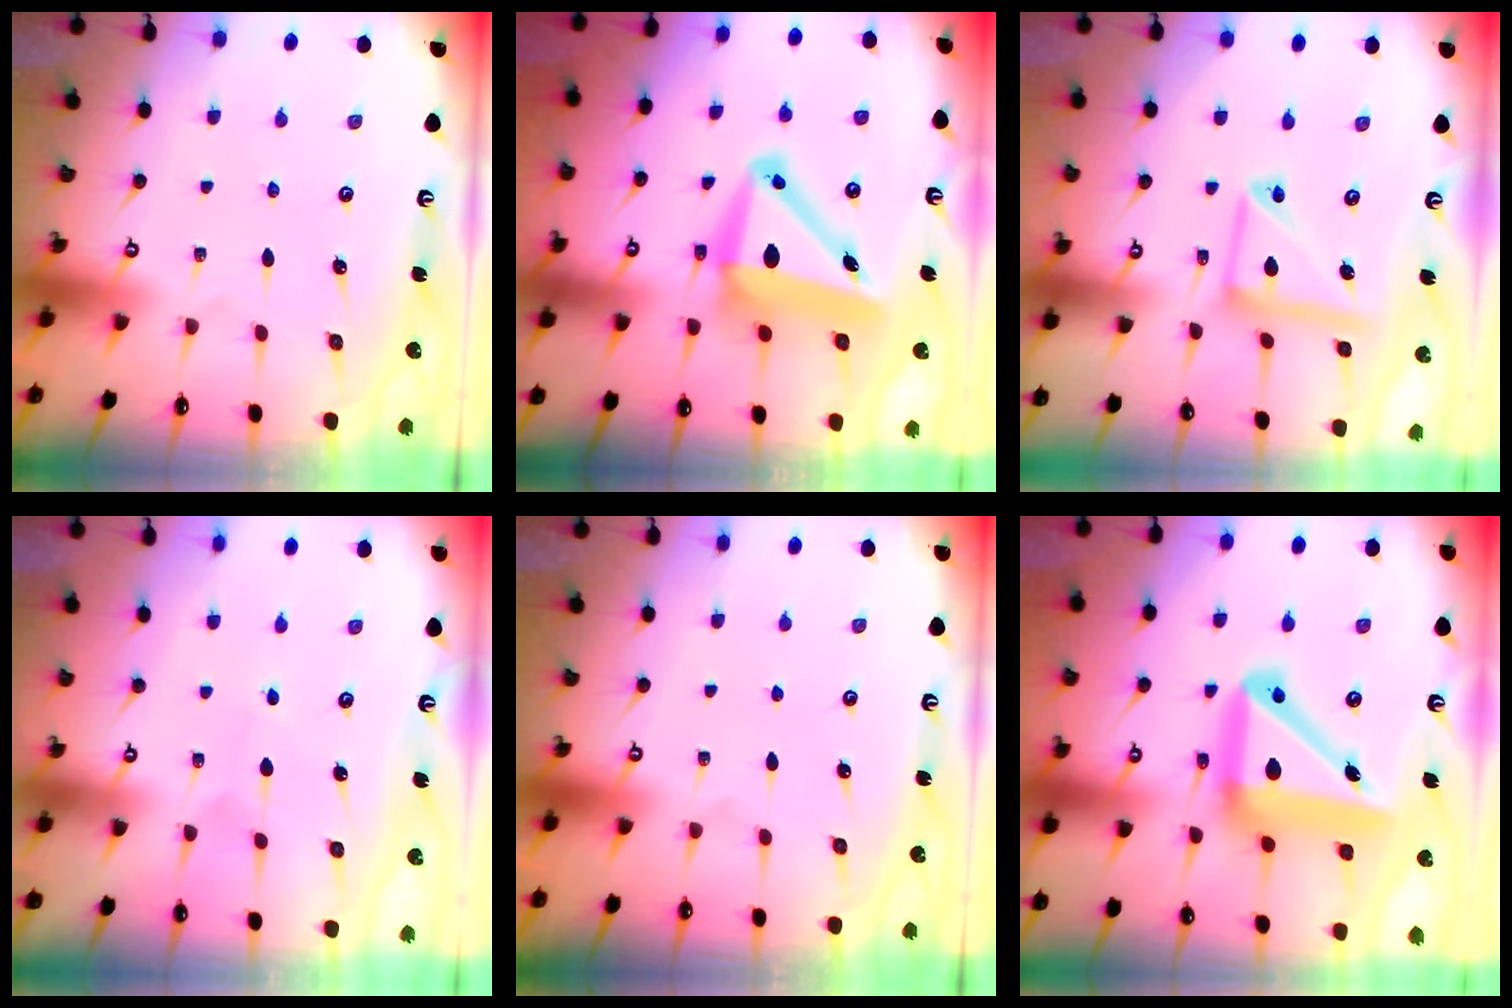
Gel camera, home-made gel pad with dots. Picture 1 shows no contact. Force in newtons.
{"total": 12.5, "press": 12.3, "slide": 1.8}
{"total": 11.7, "press": 11.6, "slide": 1.2}
{"total": 2.6, "press": 2.6, "slide": 0.2}
{"total": 0.0}
{"total": 20.4, "press": 20.2, "slide": 3.0}